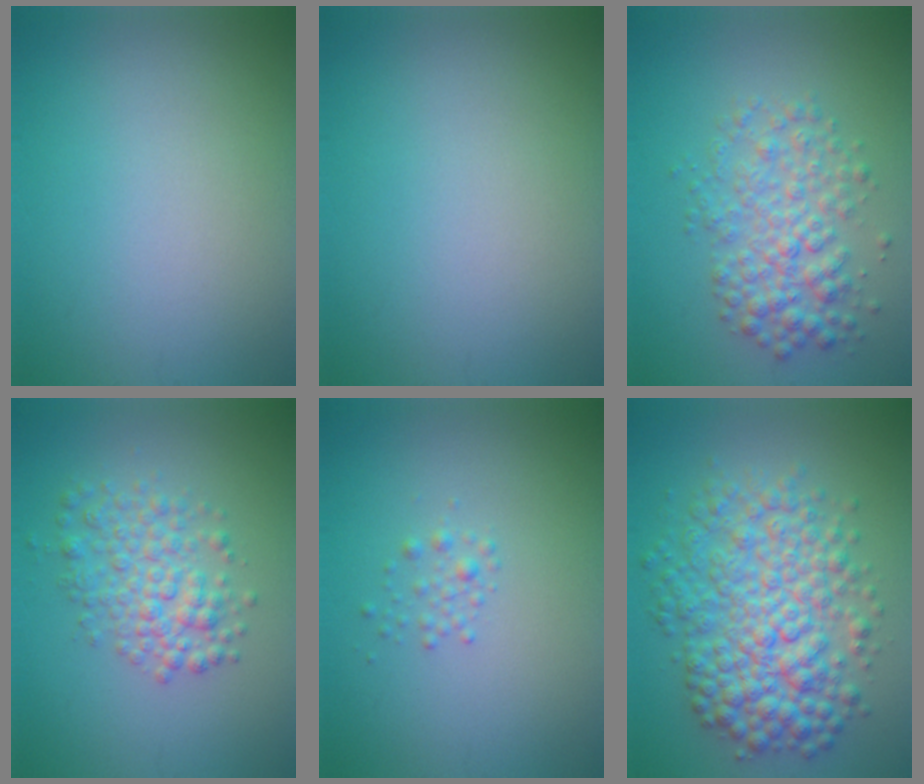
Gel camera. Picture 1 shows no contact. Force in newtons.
{"total": 0.0}
{"total": 4.6, "press": 4.6, "slide": 0.0}
{"total": 3.9, "press": 3.9, "slide": 0.2}
{"total": 1.1, "press": 1.1, "slide": 0.1}
{"total": 8.2, "press": 8.2, "slide": 0.1}